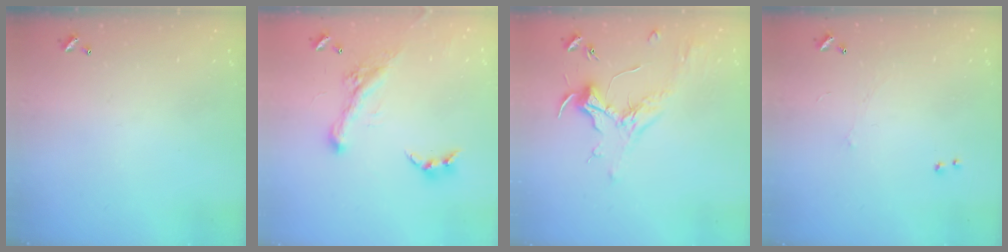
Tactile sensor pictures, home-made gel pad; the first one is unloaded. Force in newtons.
{"total": 3.4, "press": 3.1, "slide": 1.4}
{"total": 2.0, "press": 1.9, "slide": 0.7}
{"total": 1.0, "press": 0.9, "slide": 0.5}